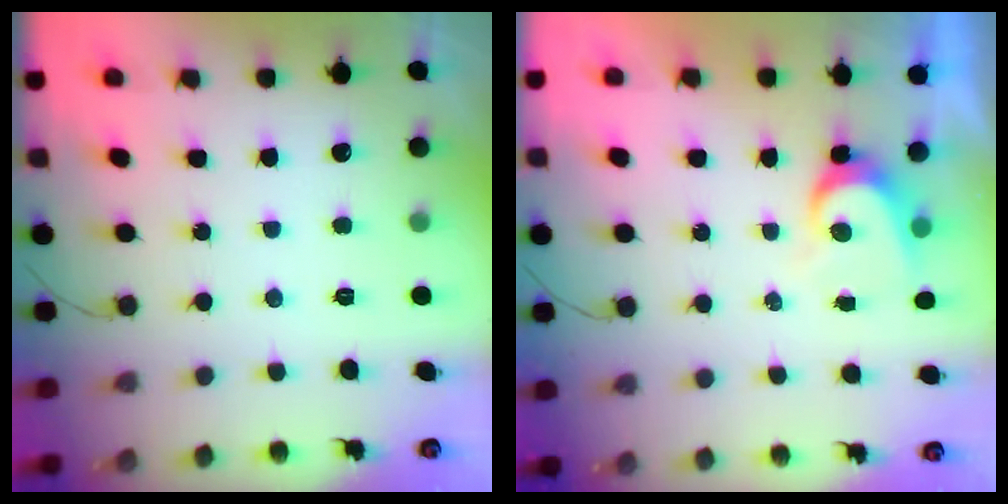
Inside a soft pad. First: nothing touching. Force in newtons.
{"total": 5.0, "press": 5.0, "slide": 0.5}